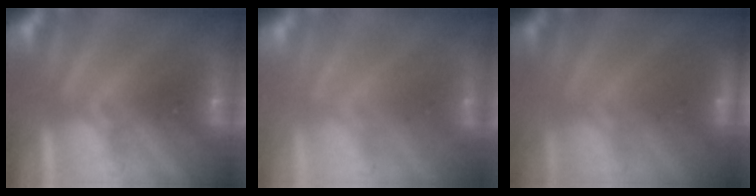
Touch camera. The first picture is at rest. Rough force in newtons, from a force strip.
{"total": 1.8}
{"total": 3.0}